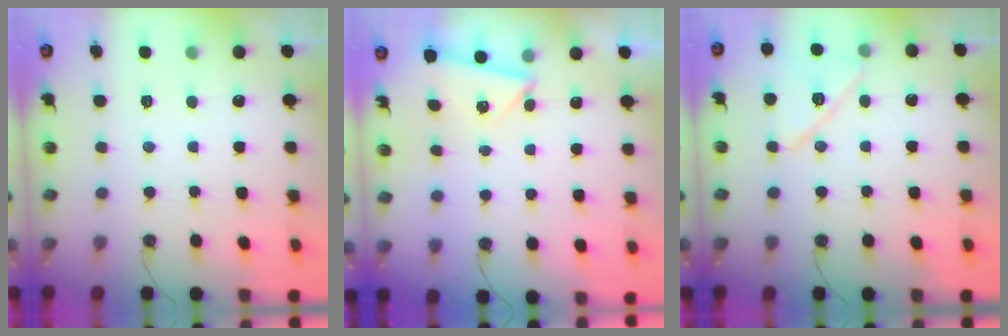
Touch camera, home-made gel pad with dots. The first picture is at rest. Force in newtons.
{"total": 2.9, "press": 2.8, "slide": 0.6}
{"total": 12.7, "press": 12.7, "slide": 0.7}